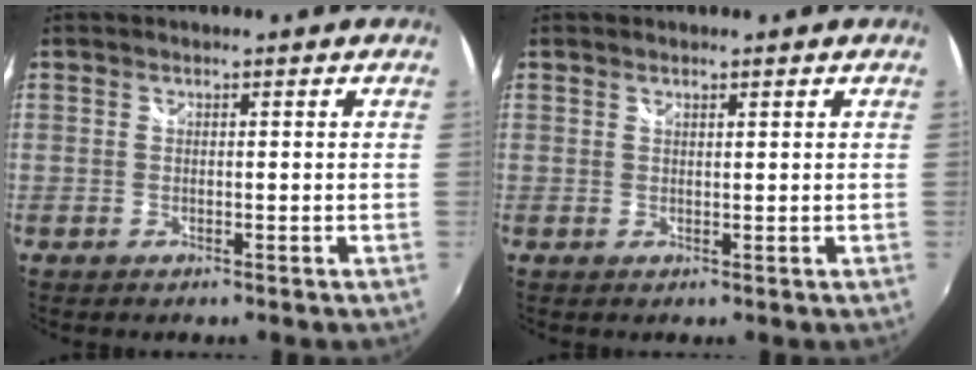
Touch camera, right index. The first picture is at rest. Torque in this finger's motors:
{"motor_torque": [-0.07, 0.05, -0.02, 0.00]}